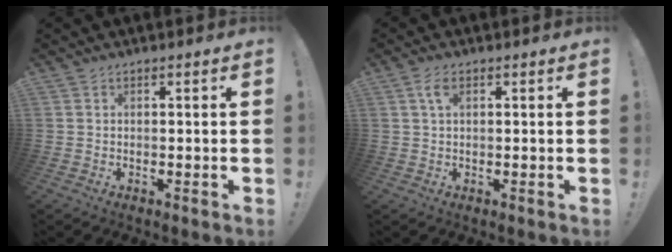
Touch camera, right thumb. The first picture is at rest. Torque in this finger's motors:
{"motor_torque": [0.55, 0.75, 0.16, -0.23, 0.06]}